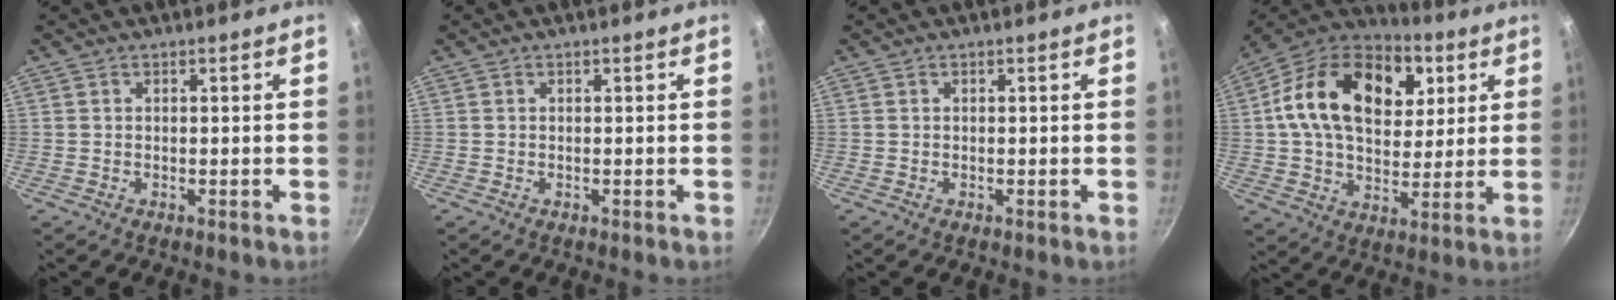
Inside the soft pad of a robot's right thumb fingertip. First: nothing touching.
{"total": 0.0}
{"total": 0.0}
{"total": 24.5, "force": [7.2, 16.2, 17.0], "torque": [-0.262, 0.004, 0.108]}